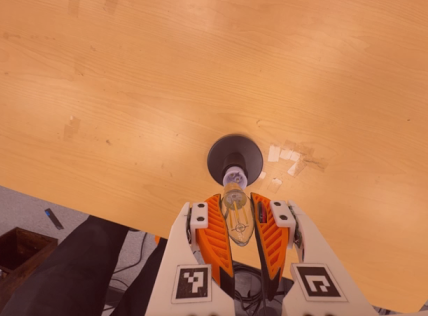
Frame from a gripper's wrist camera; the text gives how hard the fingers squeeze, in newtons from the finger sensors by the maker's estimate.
{"total": 22.9, "left": 26.9, "right": 18.9}